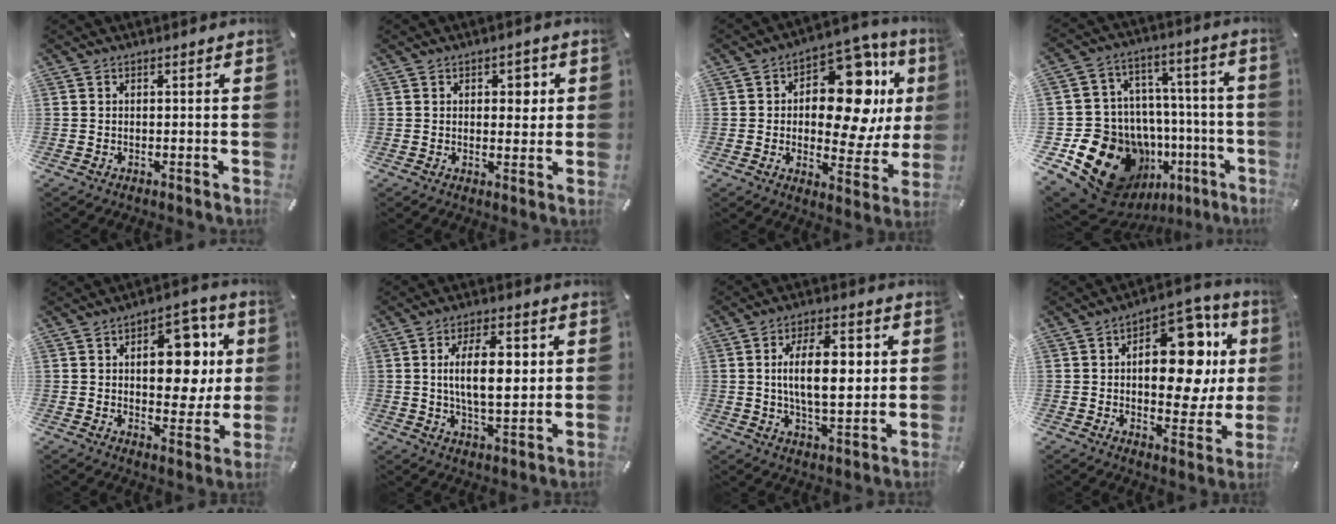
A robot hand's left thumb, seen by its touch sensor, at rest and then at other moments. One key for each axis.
{"total": 3.8, "fx": 1.0, "fy": 2.6, "fz": 2.6, "tx": -0.013, "ty": -0.008, "tz": 0.006}
{"total": 17.5, "fx": 5.5, "fy": 9.8, "fz": 13.5, "tx": -0.178, "ty": -0.038, "tz": 0.090}
{"total": 25.5, "fx": -11.2, "fy": 18.3, "fz": 13.8, "tx": -0.215, "ty": 0.045, "tz": -0.138}
{"total": 15.3, "fx": 3.4, "fy": 9.6, "fz": 11.5, "tx": -0.136, "ty": -0.008, "tz": 0.053}
{"total": 12.6, "fx": 2.1, "fy": 6.1, "fz": 10.8, "tx": -0.179, "ty": -0.003, "tz": 0.028}
{"total": 14.4, "fx": 2.0, "fy": 7.2, "fz": 12.3, "tx": -0.199, "ty": 0.003, "tz": 0.027}
{"total": 20.2, "fx": 4.6, "fy": 11.6, "fz": 15.9, "tx": -0.194, "ty": -0.026, "tz": 0.072}